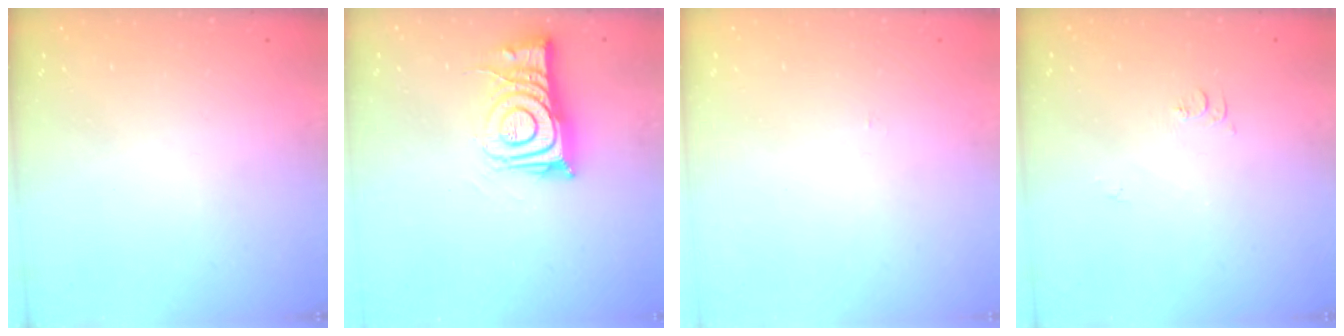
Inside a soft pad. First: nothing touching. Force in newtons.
{"total": 11.4, "press": 11.3, "slide": 0.9}
{"total": 2.2, "press": 2.2, "slide": 0.3}
{"total": 5.2, "press": 5.1, "slide": 0.6}